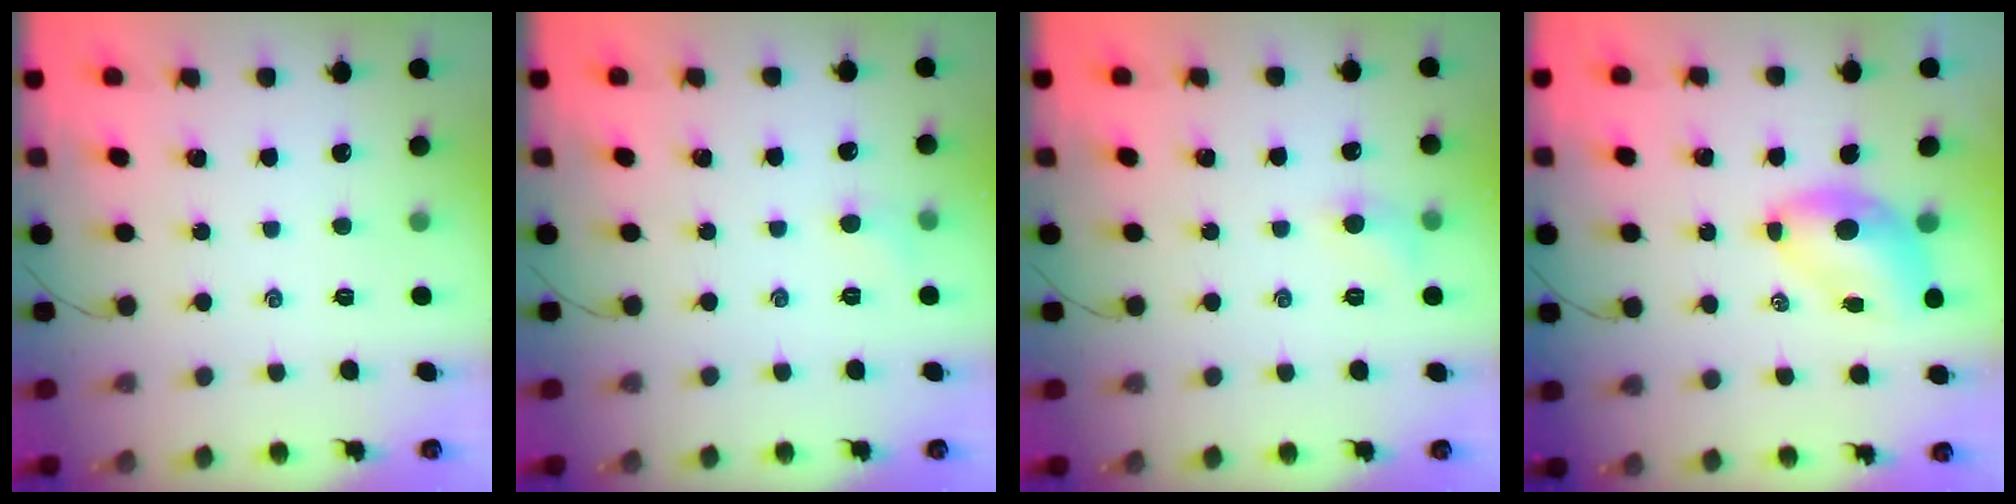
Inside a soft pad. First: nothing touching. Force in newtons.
{"total": 4.2, "press": 4.0, "slide": 1.3}
{"total": 5.9, "press": 5.6, "slide": 2.1}
{"total": 6.7, "press": 6.6, "slide": 1.3}